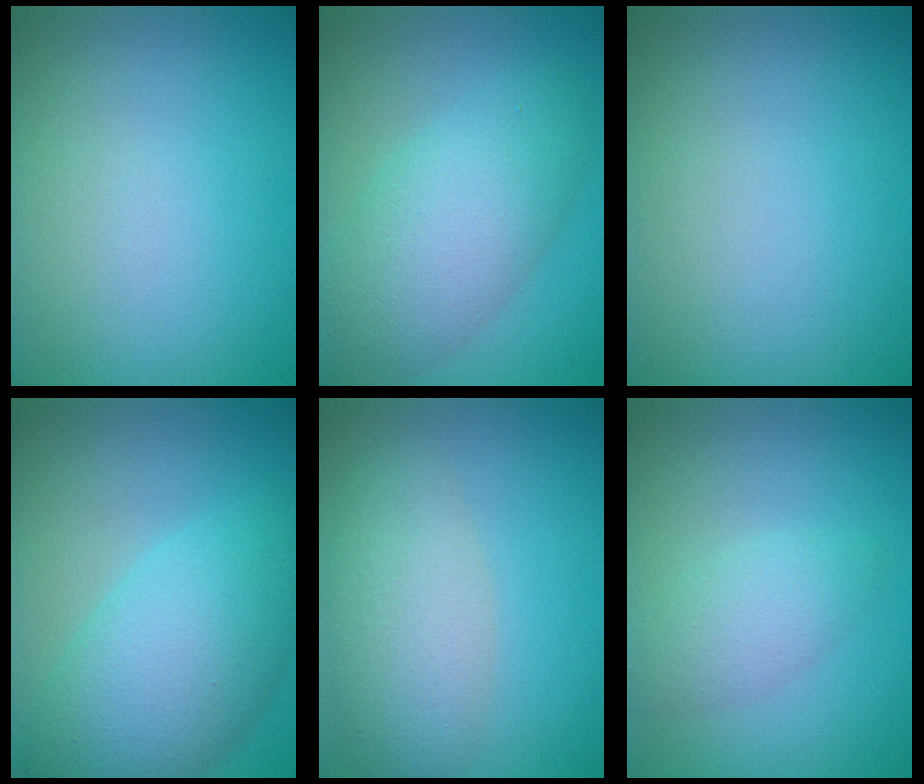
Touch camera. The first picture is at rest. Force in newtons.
{"total": 6.6, "press": 6.6, "slide": 0.5}
{"total": 0.0}
{"total": 7.6, "press": 7.5, "slide": 0.3}
{"total": 4.5, "press": 4.5, "slide": 0.2}
{"total": 2.4, "press": 2.4, "slide": 0.1}